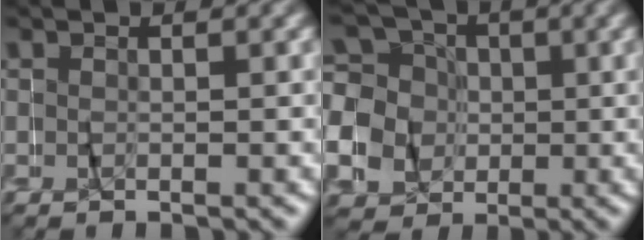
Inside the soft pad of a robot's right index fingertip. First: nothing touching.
{"total": 14.1, "force": [1.2, 13.0, 5.4], "torque": [-0.143, -0.023, 0.014]}